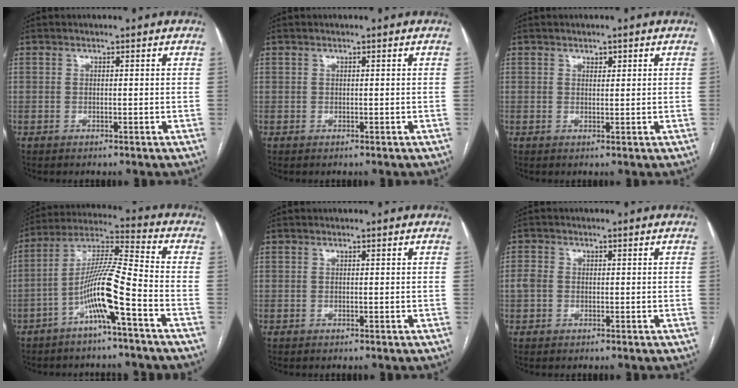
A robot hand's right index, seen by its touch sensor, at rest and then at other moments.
{"total": 0.0}
{"total": 1.0, "force": [0.6, 0.5, 0.6], "torque": [-0.007, 0.000, 0.008]}
{"total": 11.2, "force": [-5.2, -0.3, 9.9], "torque": [-0.197, 0.013, -0.099]}
{"total": 0.0}
{"total": 2.0, "force": [-0.3, 1.7, 1.0], "torque": [-0.030, 0.009, -0.006]}